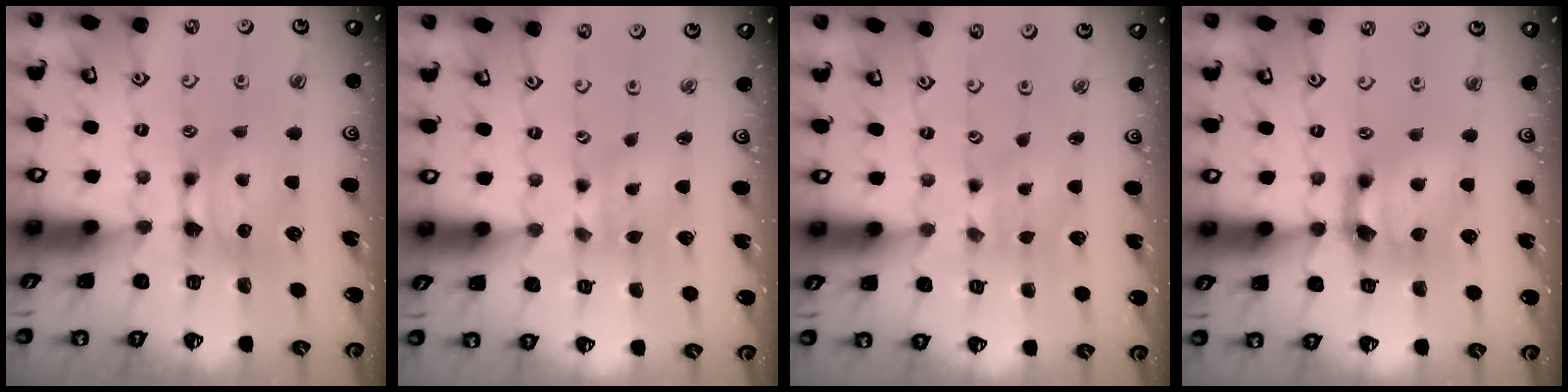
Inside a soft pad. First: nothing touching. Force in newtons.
{"total": 2.3, "press": 2.1, "slide": 0.9}
{"total": 2.8, "press": 2.7, "slide": 0.9}
{"total": 3.8, "press": 3.1, "slide": 2.1}